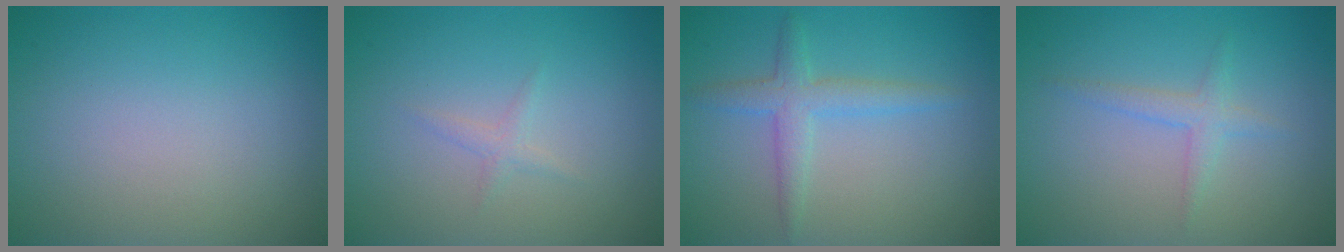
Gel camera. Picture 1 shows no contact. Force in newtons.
{"total": 0.9, "press": 0.9, "slide": 0.1}
{"total": 2.6, "press": 2.6, "slide": 0.1}
{"total": 1.6, "press": 1.6, "slide": 0.1}